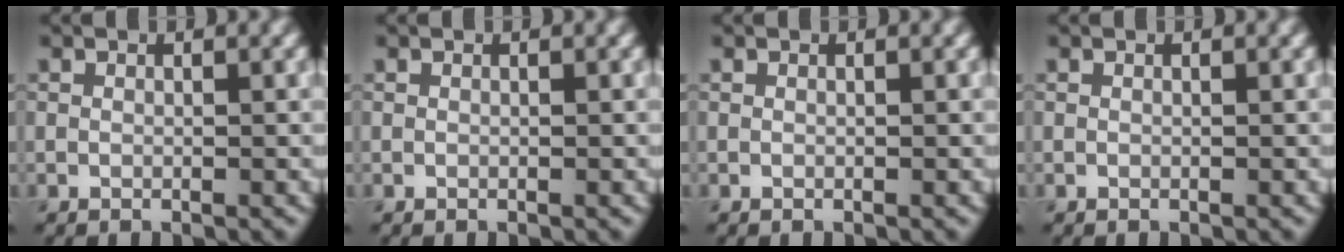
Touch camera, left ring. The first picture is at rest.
{"total": 0.0}
{"total": 0.0}
{"total": 0.0}